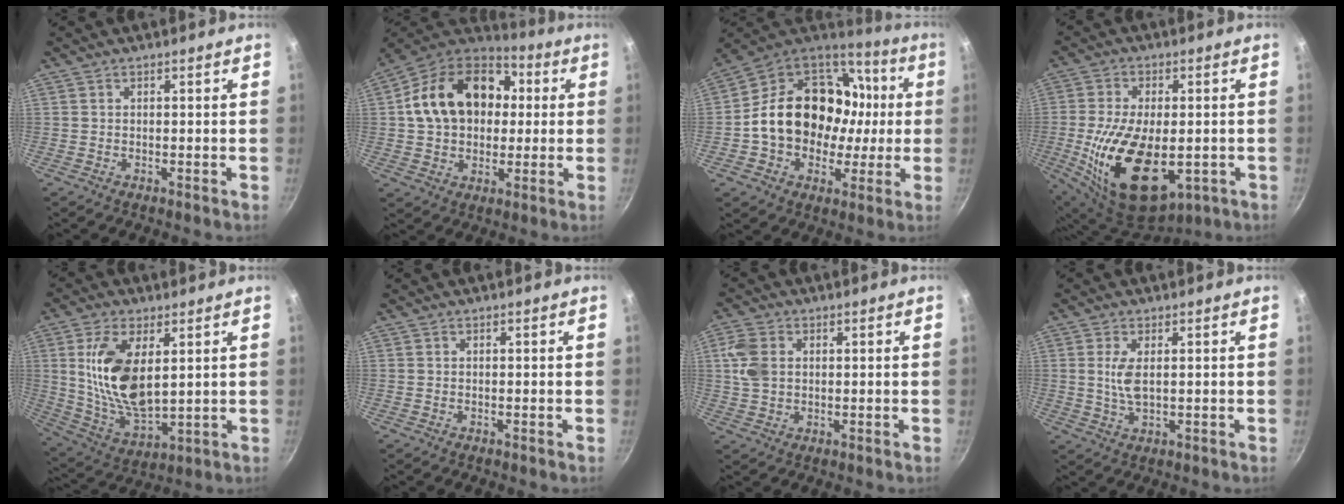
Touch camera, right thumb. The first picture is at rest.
{"total": 20.3, "force": [2.3, 14.9, 13.6], "torque": [-0.203, 0.028, 0.035]}
{"total": 23.4, "force": [-0.3, 17.5, 15.5], "torque": [-0.212, 0.050, 0.002]}
{"total": 20.7, "force": [-4.1, 11.0, 17.0], "torque": [-0.311, -0.013, -0.040]}
{"total": 15.6, "force": [3.5, 7.6, 13.2], "torque": [-0.248, -0.022, 0.081]}
{"total": 0.0}
{"total": 6.3, "force": [1.2, 4.5, 4.3], "torque": [-0.093, 0.005, 0.023]}
{"total": 4.3, "force": [0.7, 1.8, 3.9], "torque": [-0.088, -0.007, 0.020]}